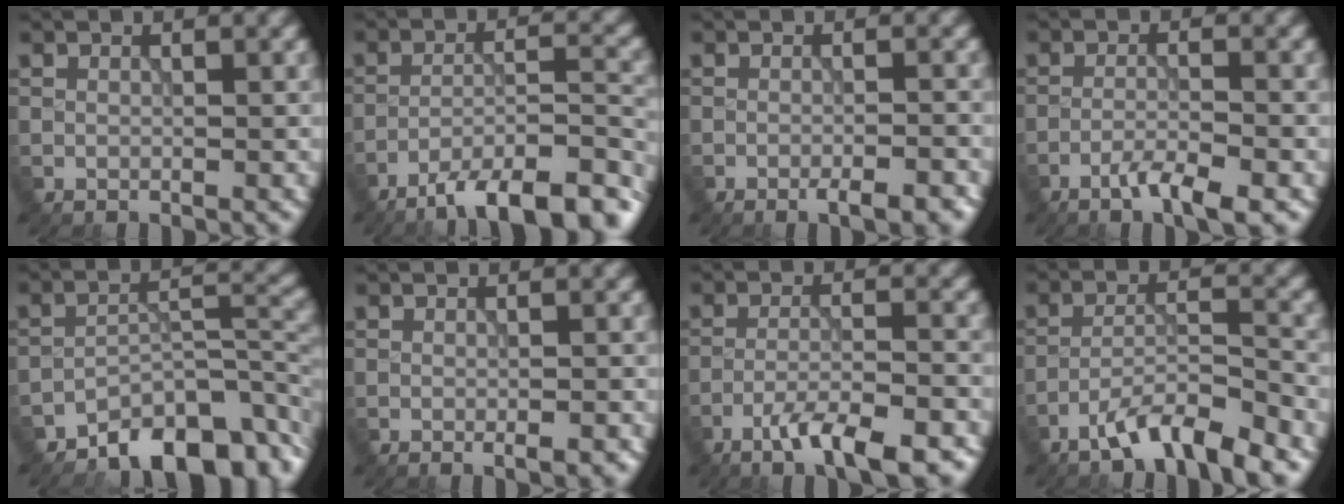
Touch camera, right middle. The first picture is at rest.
{"total": 11.5, "force": [-9.2, 2.8, 6.3], "torque": [-0.086, 0.001, -0.134]}
{"total": 3.0, "force": [-1.9, 0.5, 2.2], "torque": [-0.036, 0.005, -0.030]}
{"total": 3.3, "force": [-2.2, 0.3, 2.4], "torque": [-0.043, 0.002, -0.047]}
{"total": 7.8, "force": [-6.0, 2.8, 4.1], "torque": [-0.048, 0.001, -0.107]}
{"total": 1.5, "force": [-0.8, 0.2, 1.3], "torque": [-0.015, -0.003, -0.010]}
{"total": 7.4, "force": [-5.0, 1.6, 5.2], "torque": [-0.087, 0.003, -0.081]}
{"total": 6.1, "force": [-4.6, 1.0, 3.9], "torque": [-0.065, 0.005, -0.086]}